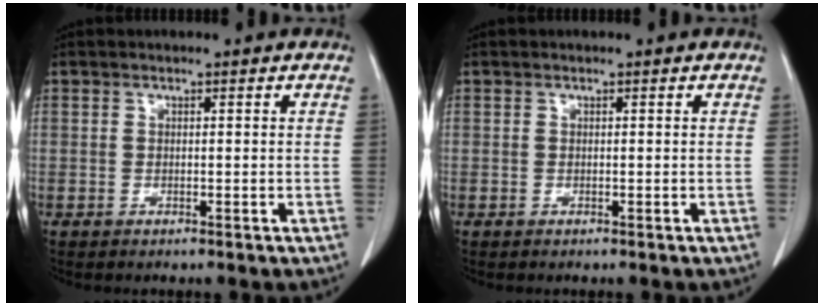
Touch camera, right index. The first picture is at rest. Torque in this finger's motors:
{"motor_torque": [0.00, 0.00, 0.00, 0.00]}